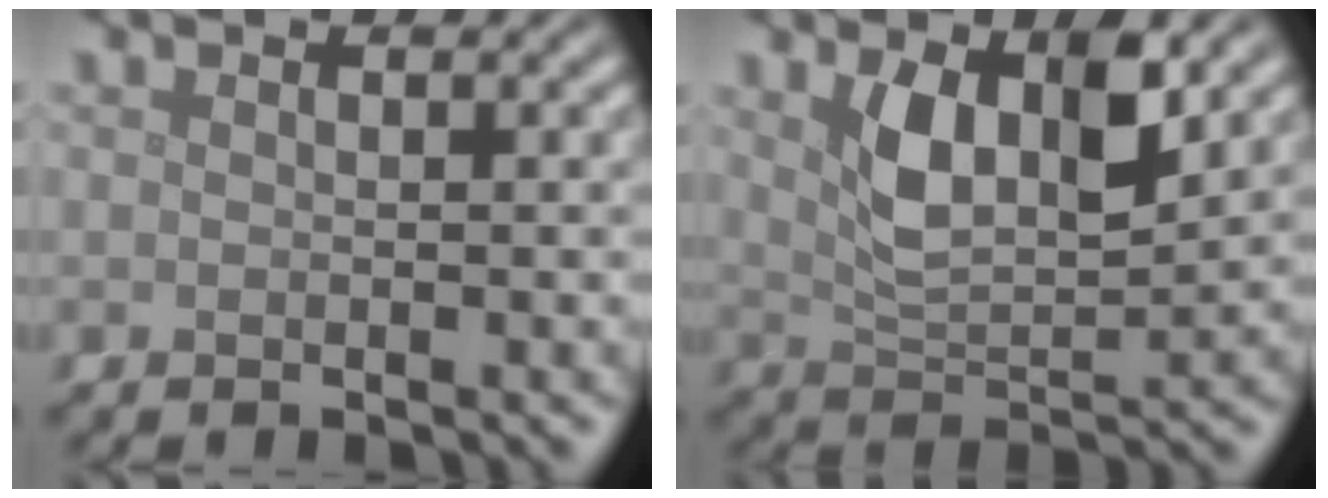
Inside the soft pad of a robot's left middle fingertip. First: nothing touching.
{"total": 5.7, "force": [2.3, 2.5, 4.6], "torque": [-0.094, -0.004, 0.045]}